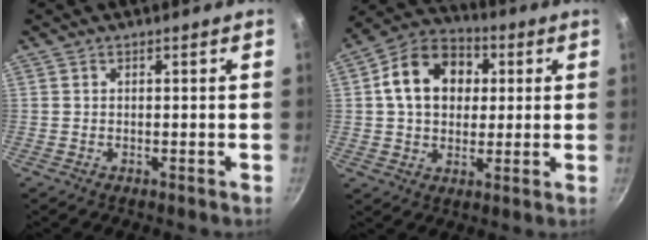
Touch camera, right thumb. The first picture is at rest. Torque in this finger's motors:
{"motor_torque": [0.39, 3.23, 0.90, -0.73, 0.12]}